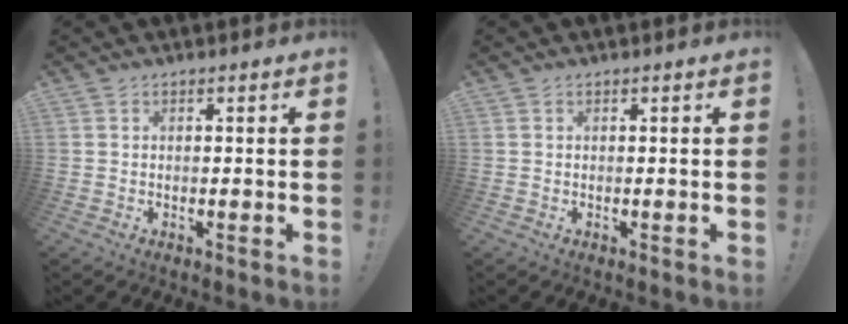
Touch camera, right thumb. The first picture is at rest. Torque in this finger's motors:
{"motor_torque": [-0.04, 0.19, 0.21, 0.20, -0.07]}